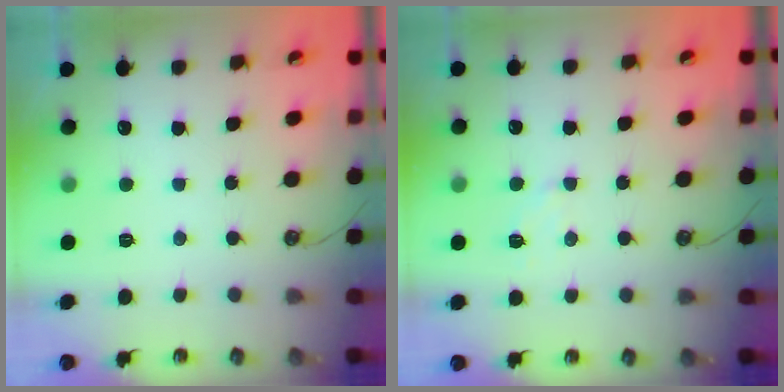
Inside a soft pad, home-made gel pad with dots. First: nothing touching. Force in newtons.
{"total": 3.0, "press": 3.0, "slide": 0.5}